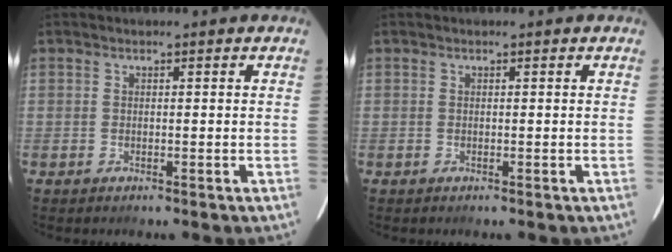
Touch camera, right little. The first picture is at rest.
{"total": 0.0}